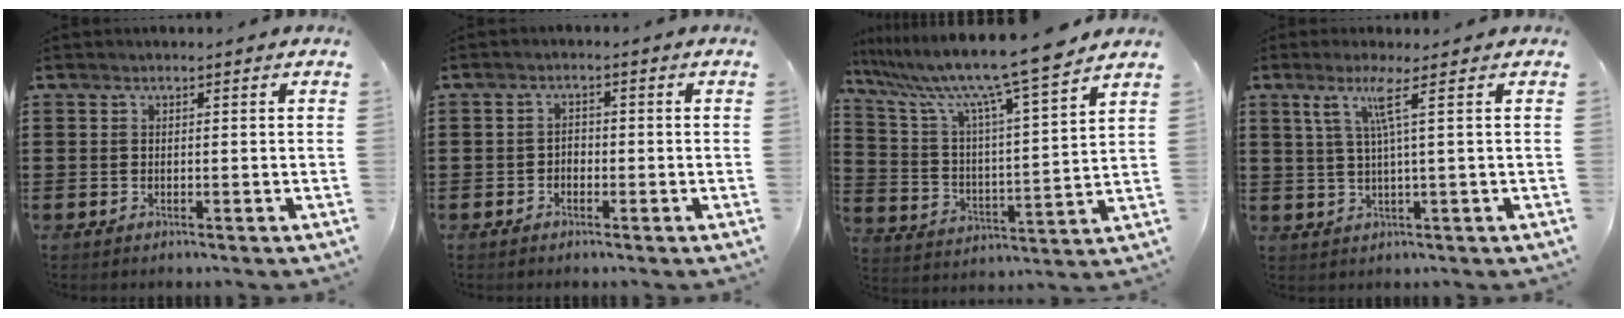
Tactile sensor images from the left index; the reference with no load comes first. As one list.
[{"total": 1.4, "force": [-1.0, 0.9, 0.4], "torque": [-0.014, 0.004, -0.024]}, {"total": 10.7, "force": [9.0, -0.4, 5.6], "torque": [-0.147, -0.062, 0.144]}, {"total": 4.9, "force": [1.9, -0.7, 4.5], "torque": [-0.096, -0.003, 0.026]}]